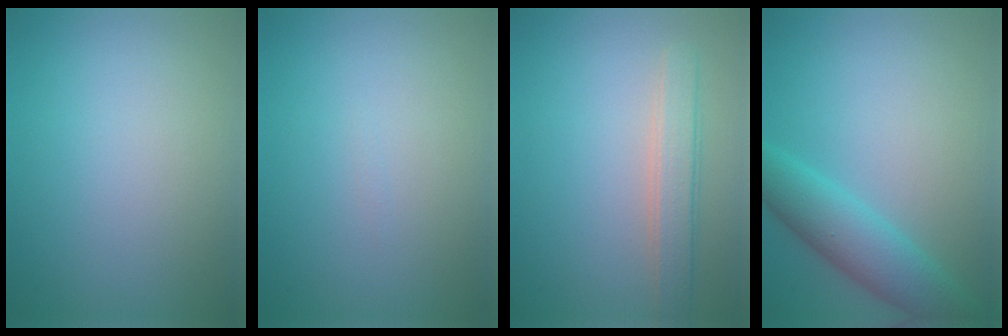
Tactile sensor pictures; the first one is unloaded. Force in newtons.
{"total": 0.0}
{"total": 2.7, "press": 2.7, "slide": 0.5}
{"total": 4.9, "press": 4.9, "slide": 0.0}